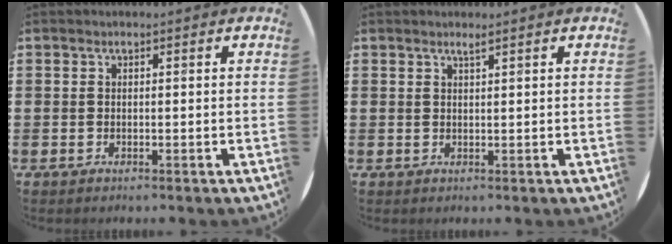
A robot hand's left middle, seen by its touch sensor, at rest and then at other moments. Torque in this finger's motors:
{"motor_torque": [0.02, -0.25, -0.02, 0.00]}